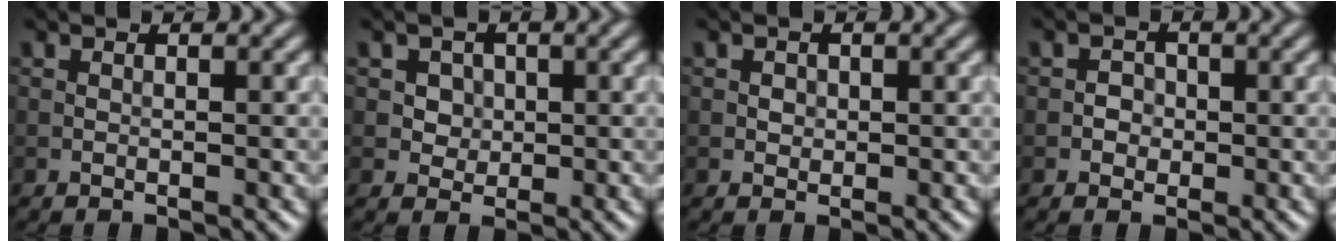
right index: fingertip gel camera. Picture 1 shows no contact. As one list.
[{"total": 2.6, "force": [0.8, 2.2, 1.1], "torque": [-0.018, 0.001, 0.019]}, {"total": 0.8, "force": [0.1, 0.7, 0.3], "torque": [-0.003, -0.002, 0.001]}, {"total": 1.3, "force": [-0.3, 1.2, 0.4], "torque": [0.008, 0.000, -0.010]}]